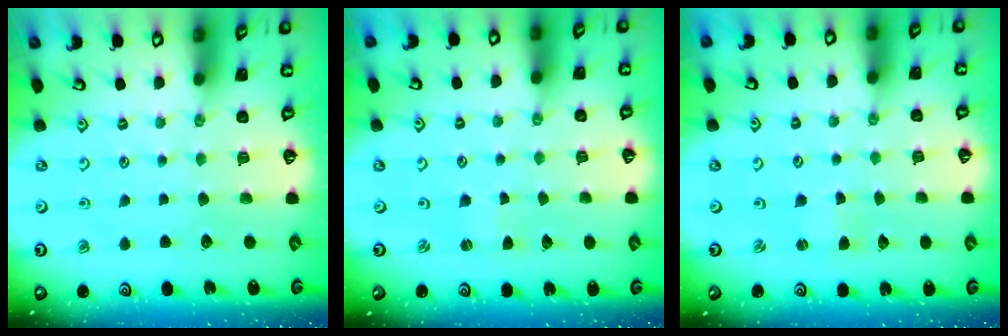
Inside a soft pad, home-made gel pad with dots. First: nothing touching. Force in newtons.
{"total": 1.1, "press": 1.1, "slide": 0.3}
{"total": 2.4, "press": 2.4, "slide": 0.5}